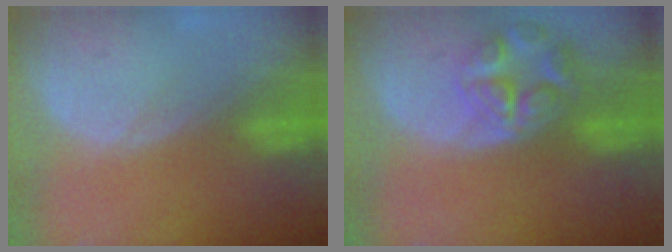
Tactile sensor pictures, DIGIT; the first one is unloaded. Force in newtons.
{"total": 7.9, "press": 7.0, "slide": 3.6}